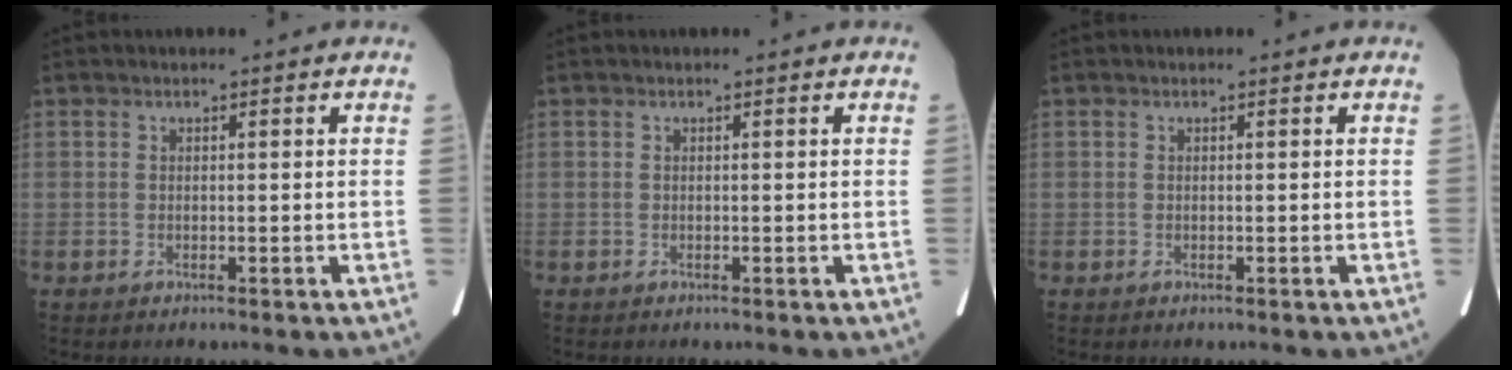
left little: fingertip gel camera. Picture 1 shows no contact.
{"total": 0.0}
{"total": 0.0}